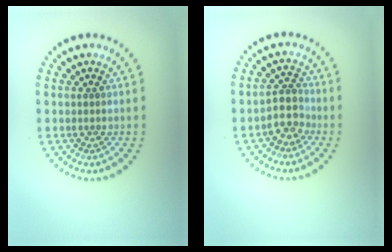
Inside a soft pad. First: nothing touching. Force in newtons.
{"total": 2.7, "press": 2.3, "slide": 1.5}